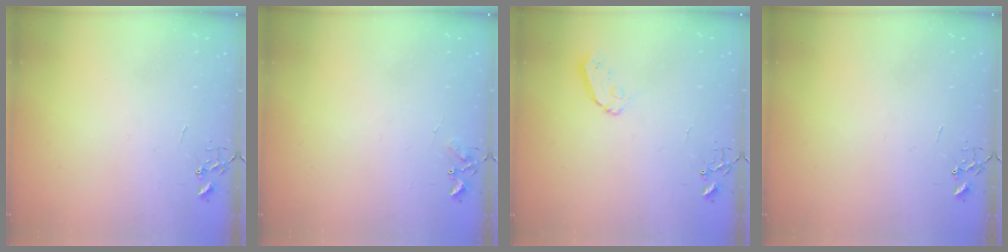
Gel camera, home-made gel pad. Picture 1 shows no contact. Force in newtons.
{"total": 4.5, "press": 4.5, "slide": 0.5}
{"total": 6.1, "press": 6.0, "slide": 0.4}
{"total": 0.0}